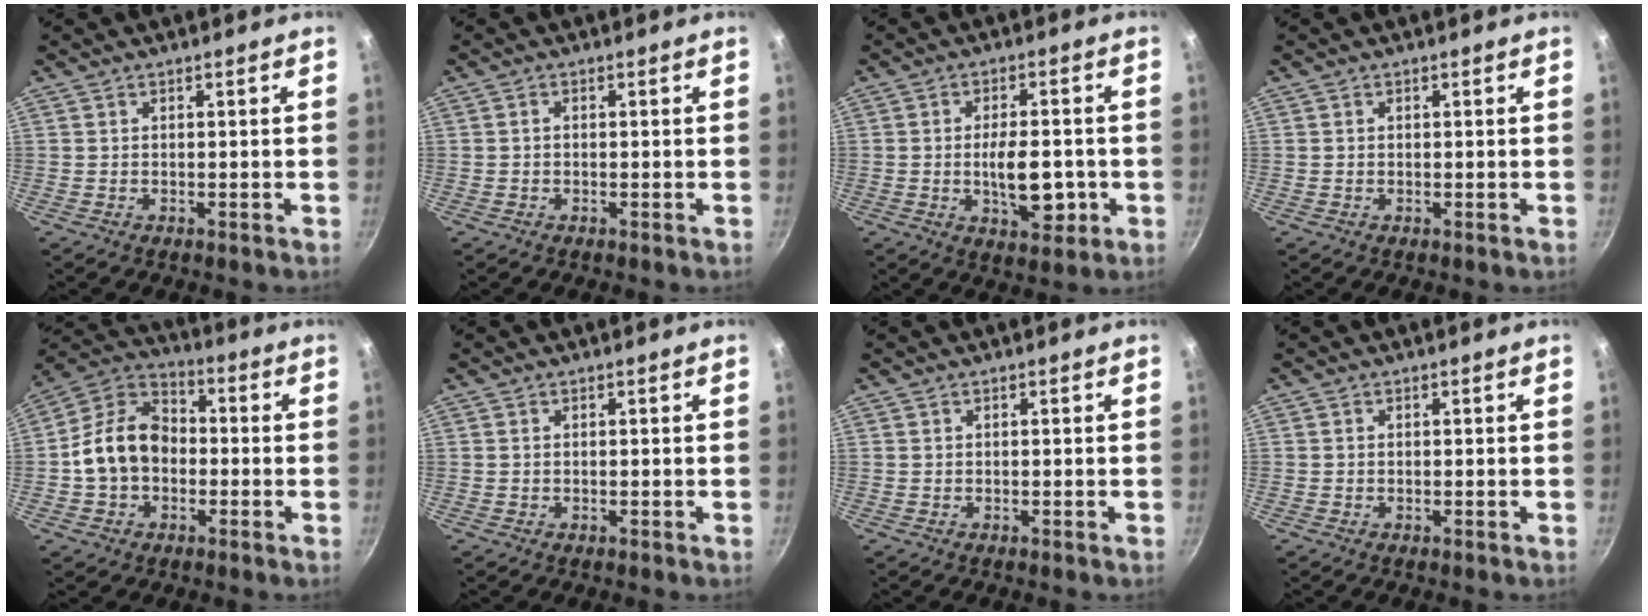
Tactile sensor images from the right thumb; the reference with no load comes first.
{"total": 0.7, "force": [-0.1, 0.5, 0.5], "torque": [-0.009, 0.005, -0.003]}
{"total": 9.8, "force": [-1.7, 4.6, 8.4], "torque": [-0.108, 0.001, -0.022]}
{"total": 0.0}
{"total": 13.4, "force": [-1.4, 10.1, 8.7], "torque": [-0.122, 0.039, -0.045]}
{"total": 0.0}
{"total": 0.0}
{"total": 0.0}